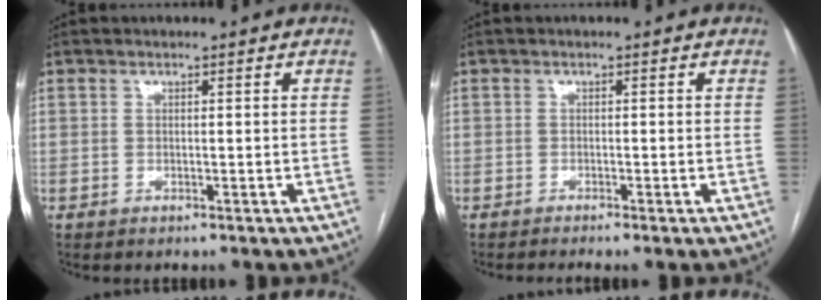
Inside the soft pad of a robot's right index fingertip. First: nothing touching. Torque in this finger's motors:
{"motor_torque": [0.69, -0.03, -0.01, 0.01]}